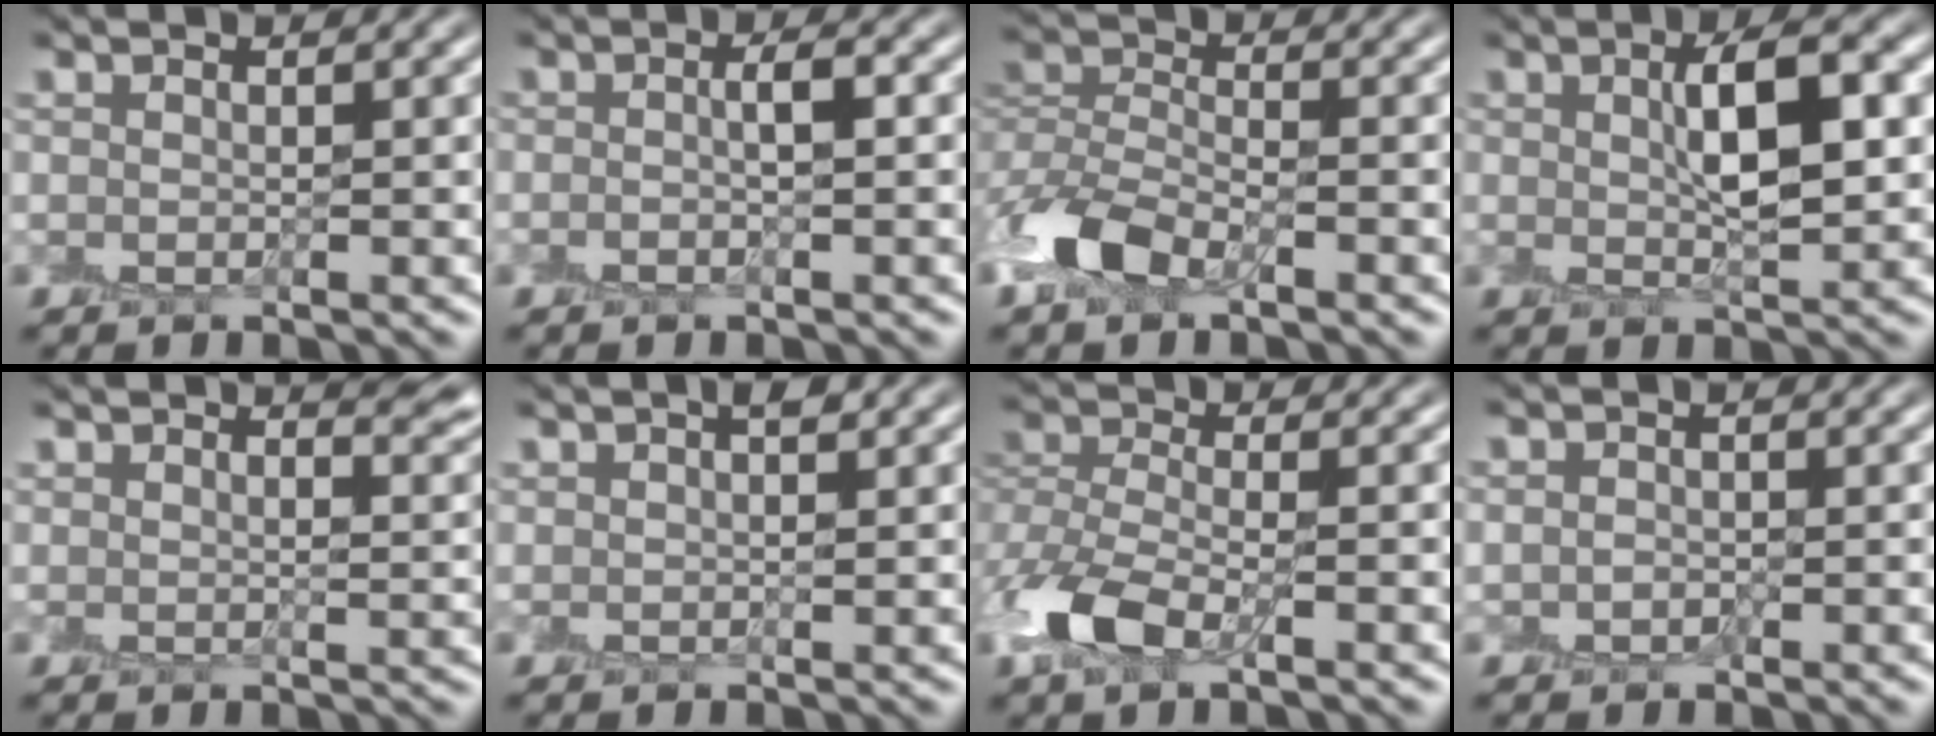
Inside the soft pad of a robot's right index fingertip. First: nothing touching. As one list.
[{"total": 1.4, "force": [-0.1, 0.4, 1.4], "torque": [-0.022, 0.005, -0.002]}, {"total": 5.3, "force": [-3.4, 2.8, 3.1], "torque": [-0.063, 0.001, -0.074]}, {"total": 4.8, "force": [1.2, 1.4, 4.5], "torque": [-0.070, 0.010, 0.022]}, {"total": 5.9, "force": [4.3, 2.1, 3.4], "torque": [-0.007, 0.033, 0.034]}, {"total": 1.6, "force": [1.0, 0.3, 1.1], "torque": [-0.009, 0.007, 0.017]}, {"total": 5.2, "force": [-2.3, 2.9, 3.6], "torque": [-0.090, 0.001, -0.054]}, {"total": 0.8, "force": [0.1, 0.8, 0.2], "torque": [-0.002, 0.004, 0.005]}]